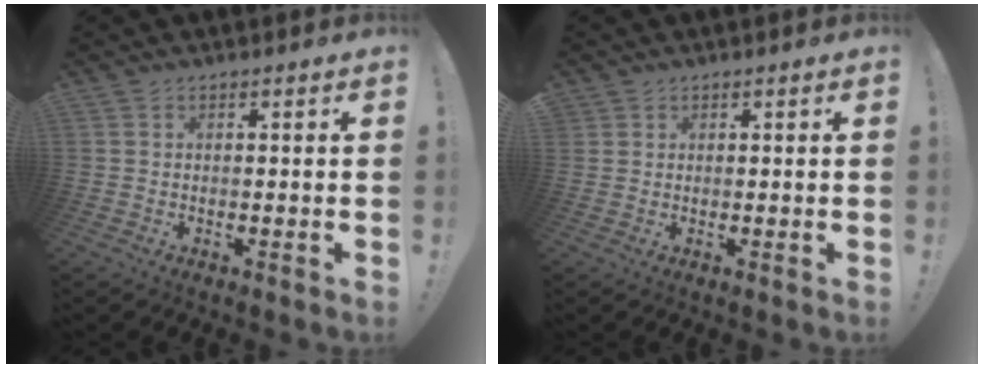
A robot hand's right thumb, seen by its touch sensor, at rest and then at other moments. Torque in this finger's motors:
{"motor_torque": [-0.01, 0.00, 0.12, 0.02, 0.09]}